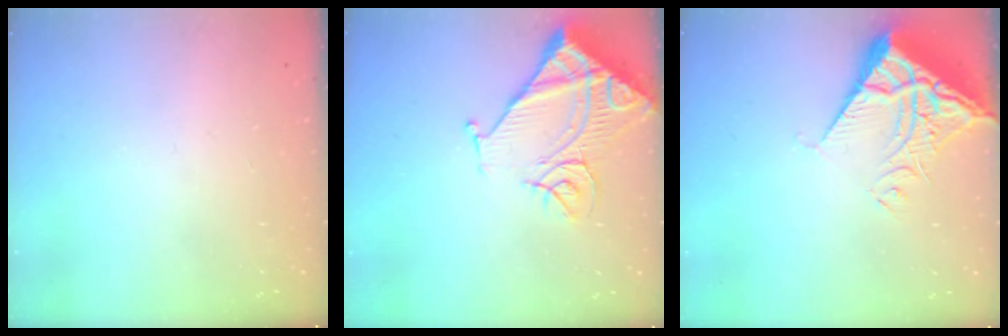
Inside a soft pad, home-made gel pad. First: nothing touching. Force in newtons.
{"total": 17.1, "press": 17.0, "slide": 1.8}
{"total": 7.5, "press": 7.4, "slide": 1.0}